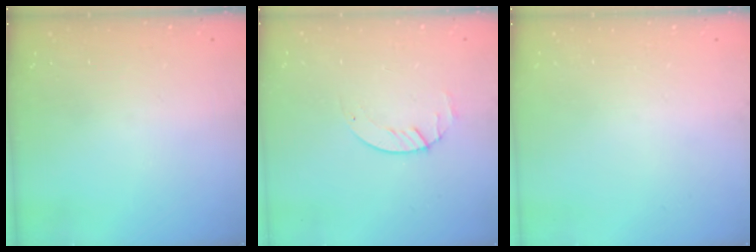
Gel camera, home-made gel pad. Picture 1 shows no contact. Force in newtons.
{"total": 1.4, "press": 1.4, "slide": 0.2}
{"total": 0.0}